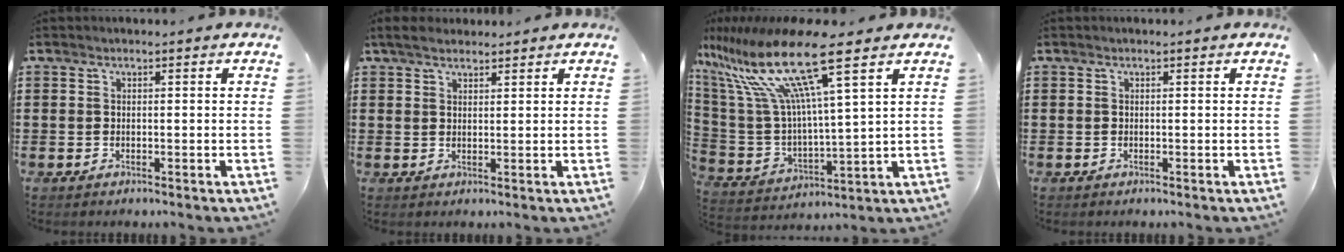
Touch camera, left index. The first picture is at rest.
{"total": 2.6, "force": [2.1, 1.0, 1.1], "torque": [-0.027, 0.007, 0.040]}
{"total": 16.8, "force": [10.0, 2.6, 13.2], "torque": [-0.296, -0.050, 0.158]}
{"total": 0.0}